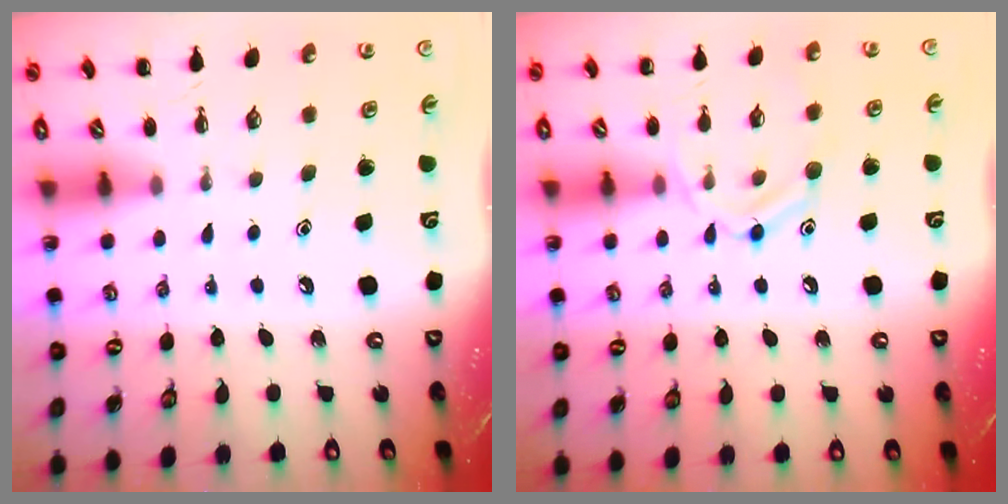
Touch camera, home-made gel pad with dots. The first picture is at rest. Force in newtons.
{"total": 10.9, "press": 10.8, "slide": 0.9}